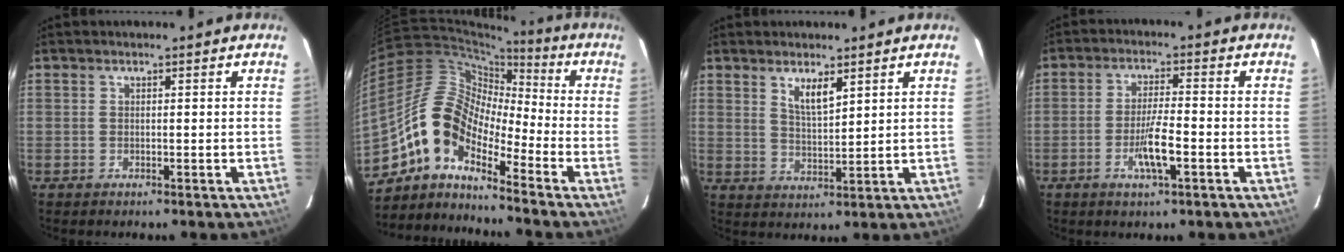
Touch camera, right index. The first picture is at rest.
{"total": 11.2, "force": [-7.3, 4.8, 7.0], "torque": [-0.116, 0.021, -0.158]}
{"total": 4.8, "force": [2.9, 1.4, 3.5], "torque": [-0.065, -0.006, 0.055]}
{"total": 6.4, "force": [-2.6, 1.0, 5.8], "torque": [-0.112, -0.003, -0.048]}